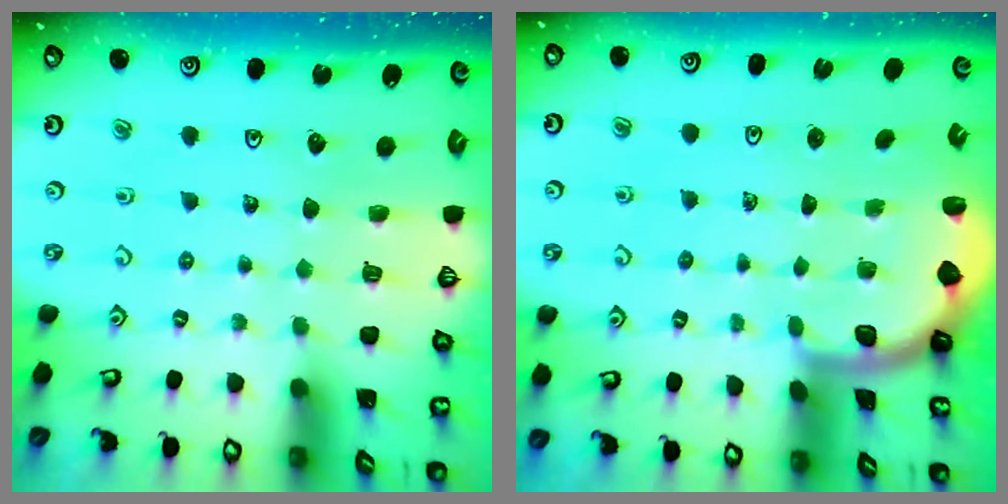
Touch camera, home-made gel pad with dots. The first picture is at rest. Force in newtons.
{"total": 1.7, "press": 1.7, "slide": 0.3}